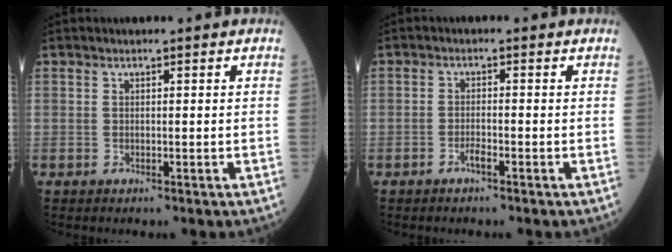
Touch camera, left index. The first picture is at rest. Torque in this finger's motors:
{"motor_torque": [0.02, -0.04, 0.02, 0.00]}